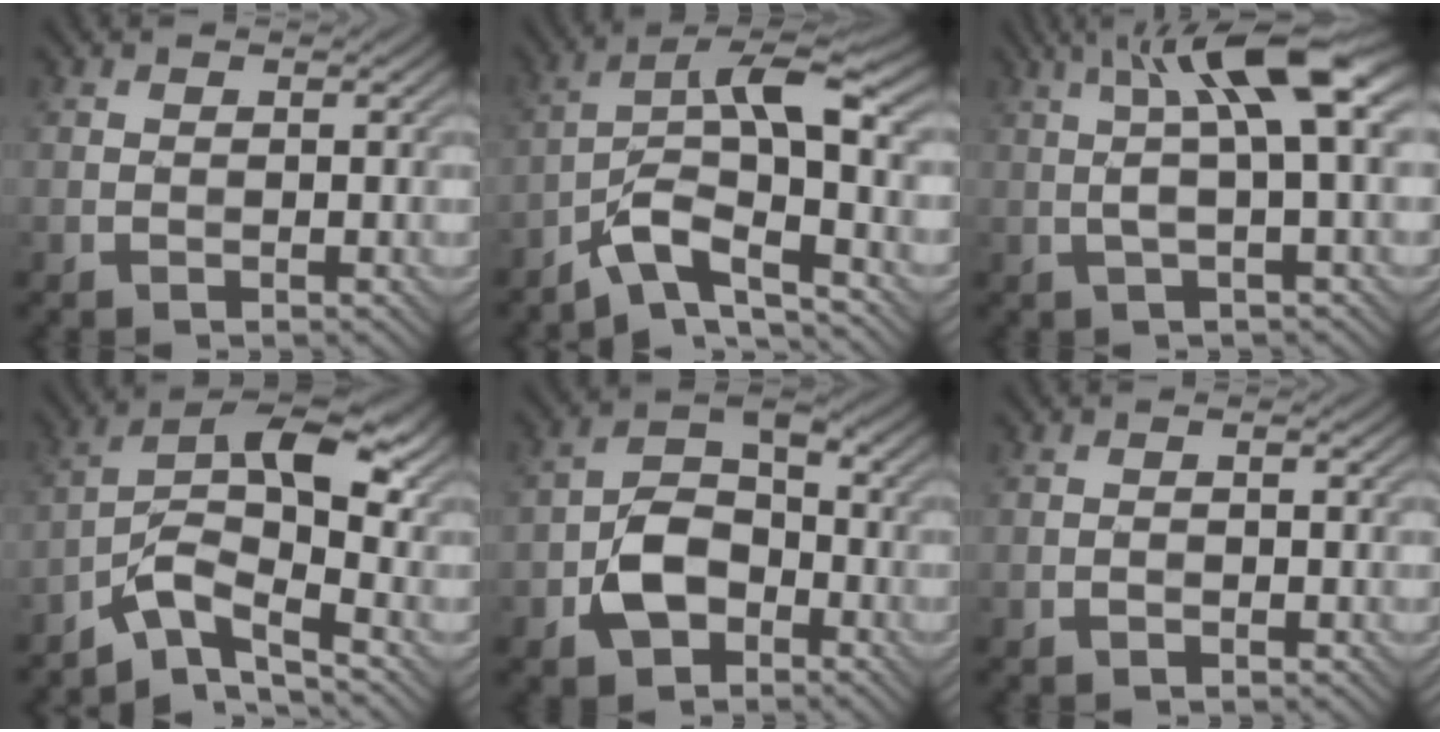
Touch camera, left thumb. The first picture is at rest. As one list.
[{"total": 9.5, "force": [-3.6, 2.8, 8.3], "torque": [-0.145, 0.009, -0.078]}, {"total": 10.2, "force": [2.8, 2.2, 9.6], "torque": [-0.165, 0.021, 0.042]}, {"total": 7.9, "force": [-3.4, 2.9, 6.5], "torque": [-0.106, 0.010, -0.078]}, {"total": 7.2, "force": [-3.2, 4.7, 4.4], "torque": [-0.081, 0.004, -0.070]}, {"total": 0.8, "force": [-0.4, 0.3, 0.7], "torque": [-0.012, 0.001, -0.007]}]